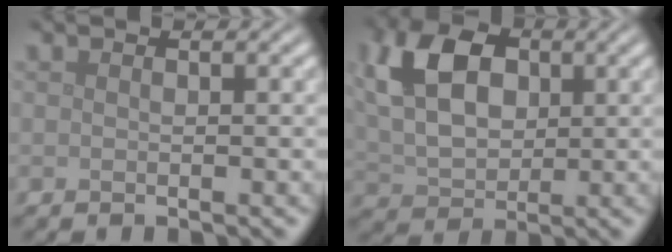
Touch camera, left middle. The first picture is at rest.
{"total": 9.0, "force": [2.4, 5.9, 6.3], "torque": [-0.135, 0.019, 0.034]}